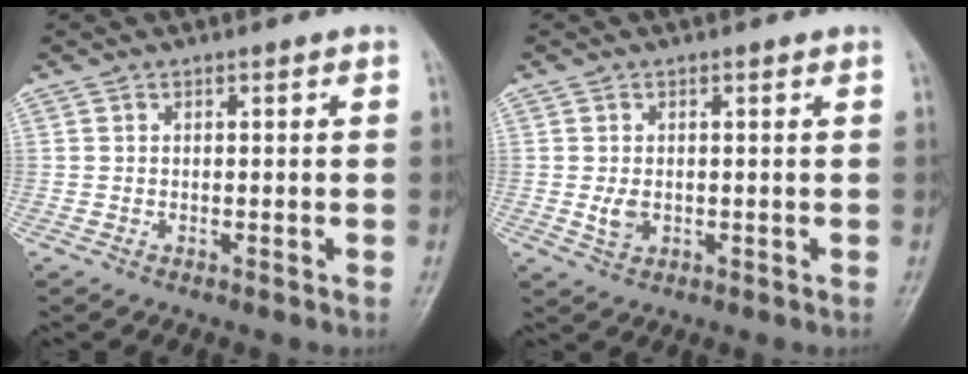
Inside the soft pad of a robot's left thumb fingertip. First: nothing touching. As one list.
[{"total": 2.4, "force": [0.0, 1.6, 1.8], "torque": [-0.029, -0.005, 0.006]}]